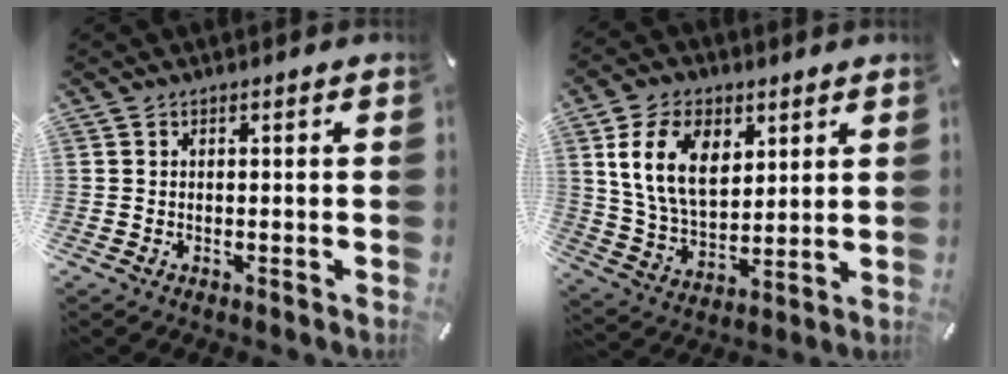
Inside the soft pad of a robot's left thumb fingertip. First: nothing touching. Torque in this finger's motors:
{"motor_torque": [2.32, 2.17, 1.41, -1.36, 0.27]}